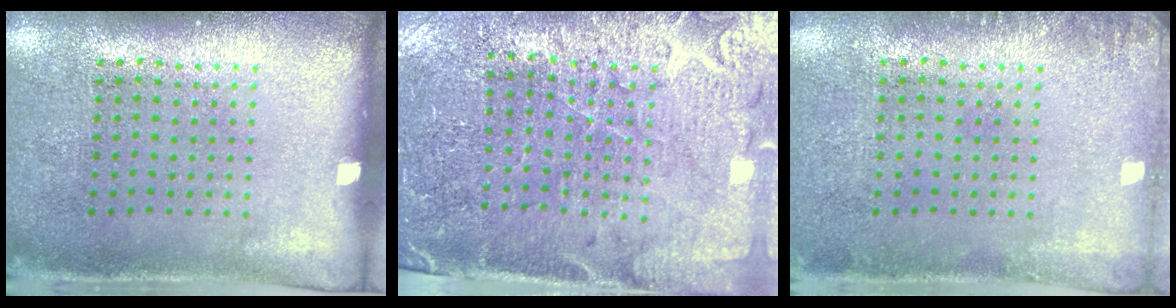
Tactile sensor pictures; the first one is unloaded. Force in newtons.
{"total": 3.3, "press": 3.2, "slide": 0.9}
{"total": 1.1, "press": 1.1, "slide": 0.2}